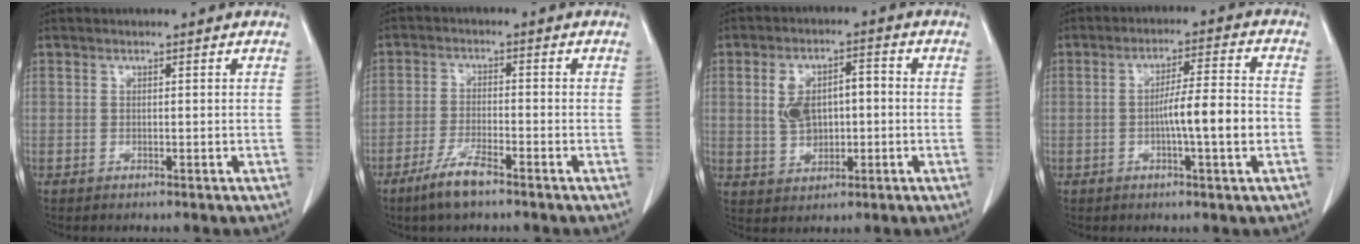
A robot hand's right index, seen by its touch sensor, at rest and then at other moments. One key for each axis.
{"total": 5.5, "fx": -3.9, "fy": 0.9, "fz": 3.8, "tx": -0.081, "ty": -0.007, "tz": -0.074}
{"total": 7.3, "fx": 0.2, "fy": 4.4, "fz": 5.9, "tx": -0.116, "ty": 0.024, "tz": 0.012}
{"total": 8.3, "fx": -1.7, "fy": 0.1, "fz": 8.1, "tx": -0.132, "ty": 0.009, "tz": -0.030}